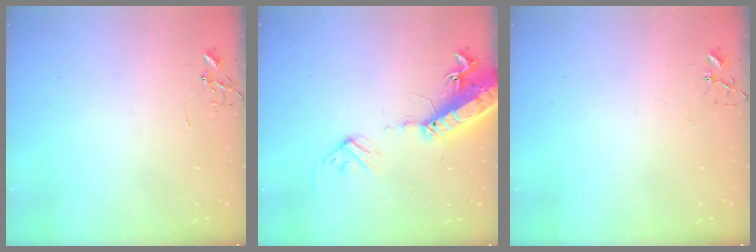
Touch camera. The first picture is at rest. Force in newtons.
{"total": 17.8, "press": 17.4, "slide": 4.0}
{"total": 2.9, "press": 2.9, "slide": 0.2}